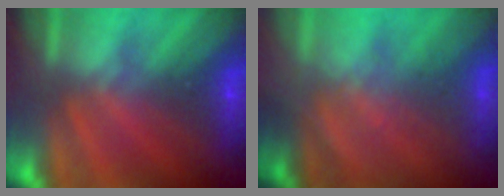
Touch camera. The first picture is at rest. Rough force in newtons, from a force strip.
{"total": 1.4}